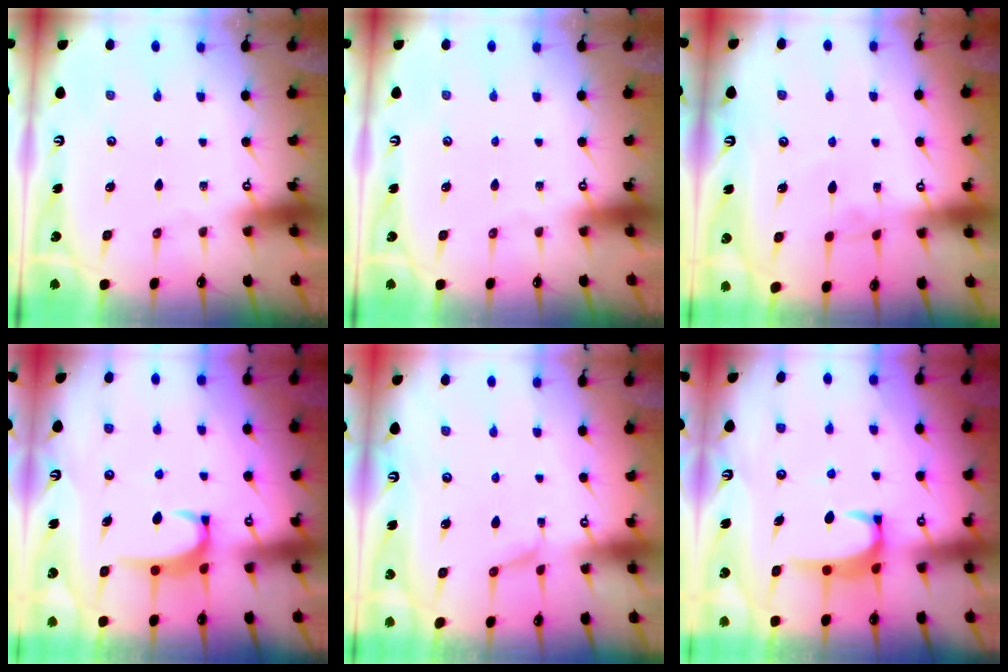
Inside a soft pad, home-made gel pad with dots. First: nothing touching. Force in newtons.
{"total": 0.0}
{"total": 4.1, "press": 4.0, "slide": 0.2}
{"total": 3.5, "press": 3.5, "slide": 0.4}
{"total": 1.2, "press": 0.9, "slide": 0.8}
{"total": 2.9, "press": 2.9, "slide": 0.3}